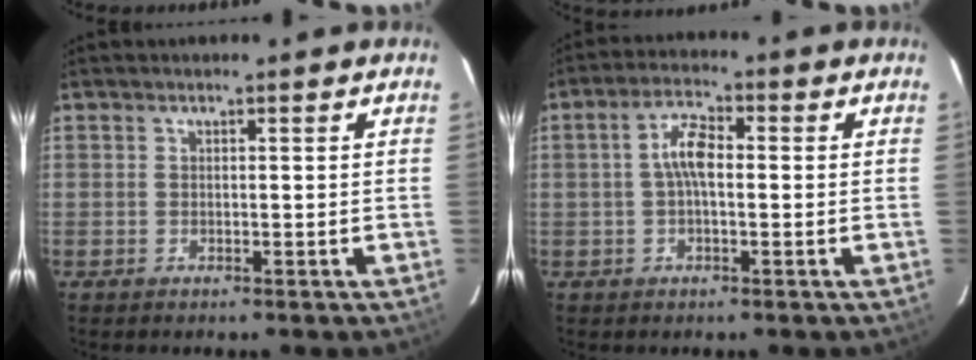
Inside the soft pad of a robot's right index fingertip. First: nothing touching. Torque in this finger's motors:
{"motor_torque": [0.75, -0.08, 0.35, 0.11]}